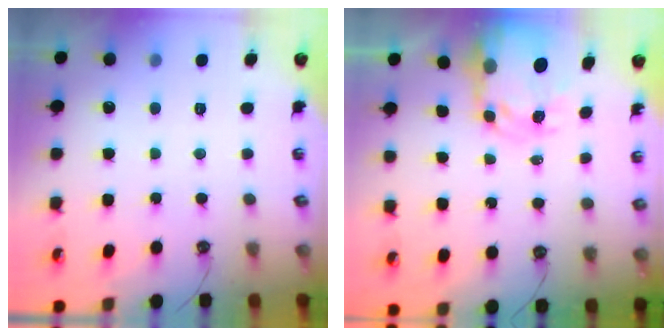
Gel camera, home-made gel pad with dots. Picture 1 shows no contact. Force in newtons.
{"total": 6.1, "press": 6.1, "slide": 0.6}